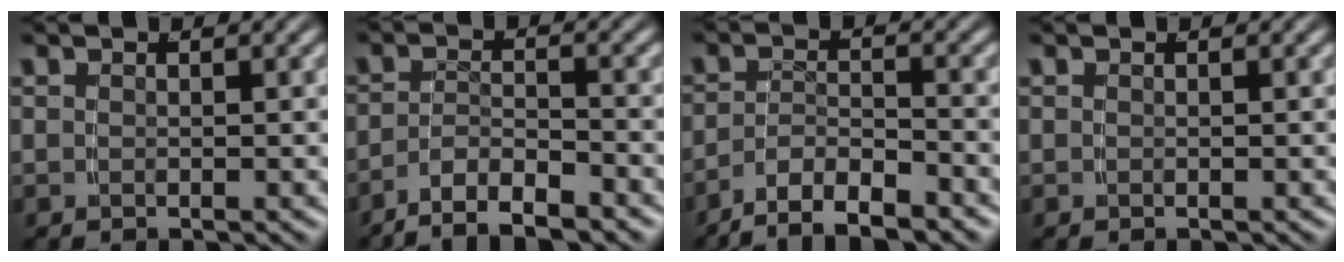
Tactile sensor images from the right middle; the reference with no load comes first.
{"total": 4.9, "force": [-4.2, 1.5, 1.9], "torque": [-0.029, -0.009, -0.069]}
{"total": 5.6, "force": [-4.8, 2.0, 2.2], "torque": [-0.035, -0.011, -0.077]}
{"total": 0.0}